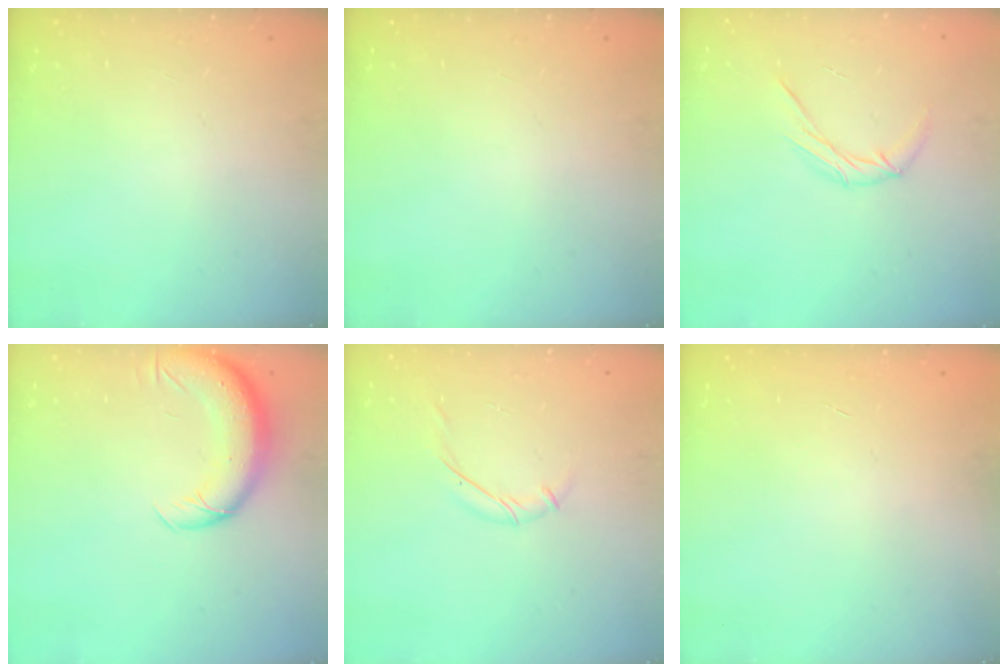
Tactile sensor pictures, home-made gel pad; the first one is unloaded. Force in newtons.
{"total": 0.0}
{"total": 7.3, "press": 7.3, "slide": 0.5}
{"total": 13.0, "press": 12.6, "slide": 3.2}
{"total": 5.3, "press": 5.2, "slide": 1.1}
{"total": 0.0}